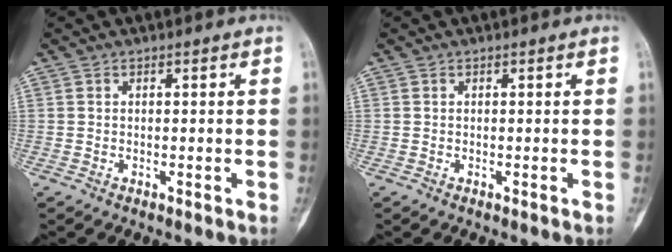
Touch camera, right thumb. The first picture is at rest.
{"total": 0.0}